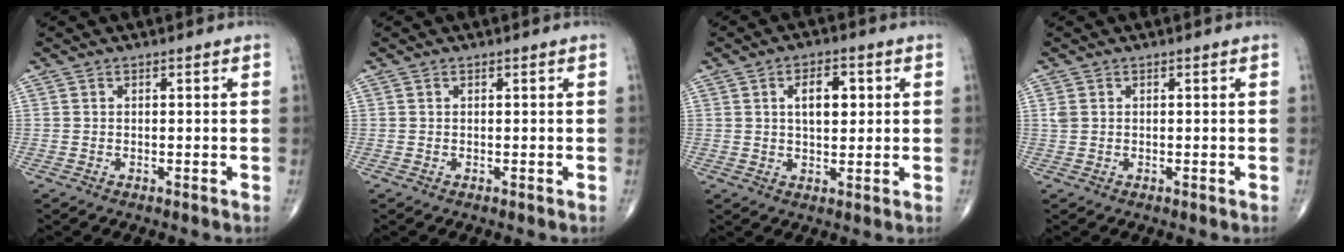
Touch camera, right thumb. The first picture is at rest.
{"total": 0.0}
{"total": 6.6, "force": [1.6, 3.5, 5.3], "torque": [-0.067, -0.001, 0.026]}
{"total": 1.2, "force": [0.3, 0.9, 0.7], "torque": [-0.018, 0.004, 0.010]}